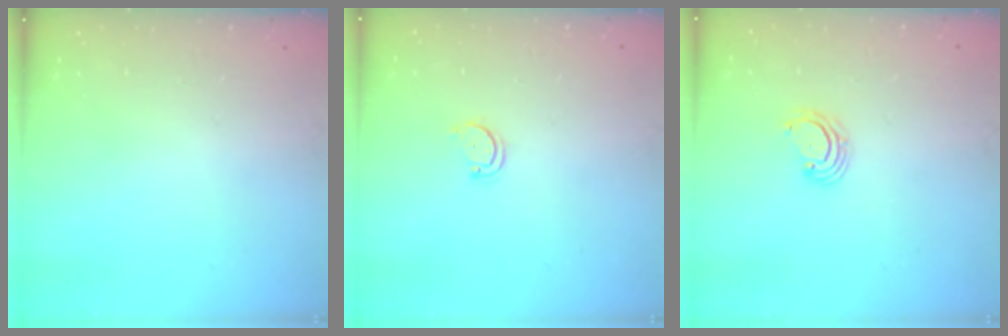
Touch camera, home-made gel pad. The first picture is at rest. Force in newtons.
{"total": 2.8, "press": 2.8, "slide": 0.3}
{"total": 3.3, "press": 3.3, "slide": 0.5}